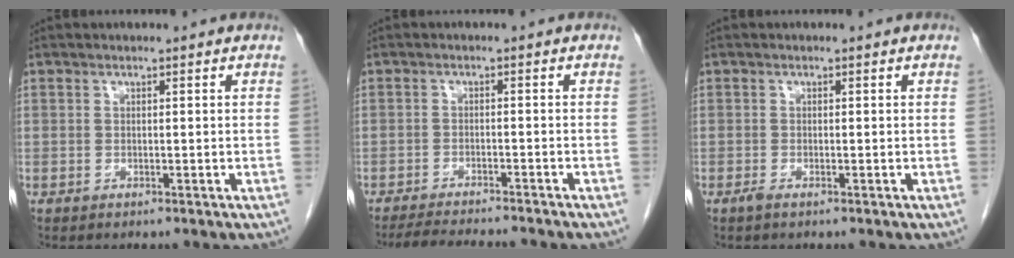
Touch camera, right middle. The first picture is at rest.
{"total": 8.9, "force": [-8.2, 0.1, 3.4], "torque": [-0.051, -0.013, -0.123]}
{"total": 0.8, "force": [-0.6, 0.1, 0.5], "torque": [-0.013, -0.001, -0.011]}